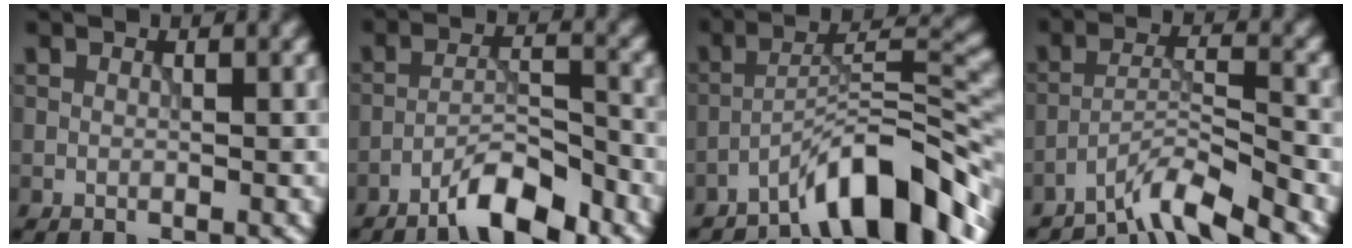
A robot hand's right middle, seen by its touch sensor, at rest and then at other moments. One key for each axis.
{"total": 5.1, "fx": -3.9, "fy": 0.9, "fz": 3.2, "tx": -0.053, "ty": 0.010, "tz": -0.073}
{"total": 9.7, "fx": -6.8, "fy": 2.0, "fz": 6.5, "tx": -0.092, "ty": 0.020, "tz": -0.116}
{"total": 4.8, "fx": -4.1, "fy": 0.2, "fz": 2.4, "tx": -0.039, "ty": 0.006, "tz": -0.088}